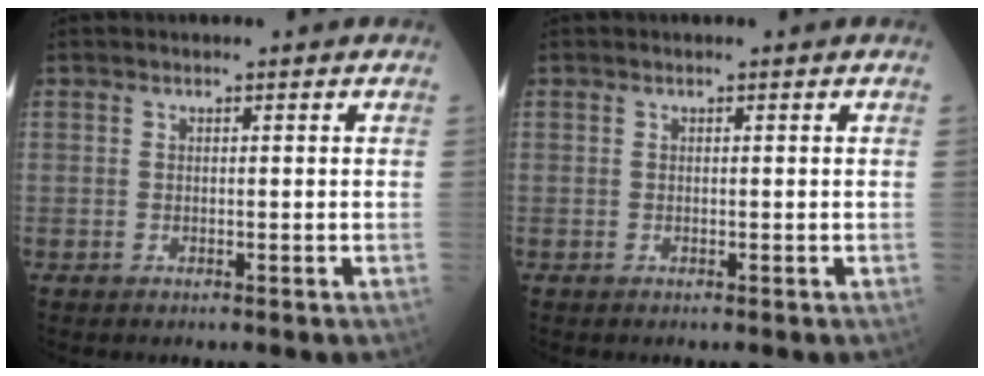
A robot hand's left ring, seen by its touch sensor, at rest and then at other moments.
{"total": 0.0}